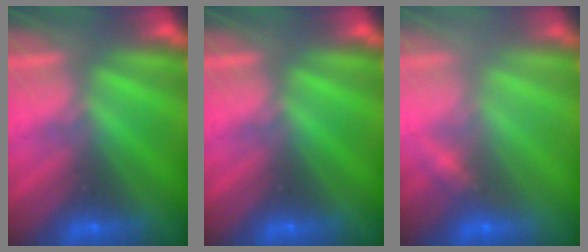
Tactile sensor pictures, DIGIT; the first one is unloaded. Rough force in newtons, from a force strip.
{"total": 0.0}
{"total": 2.4}